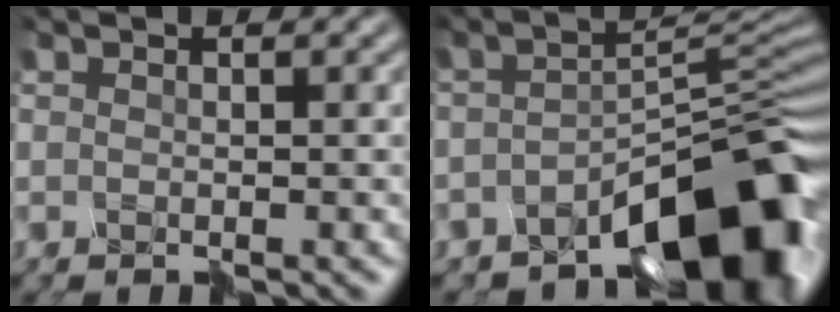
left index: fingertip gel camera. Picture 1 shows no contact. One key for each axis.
{"total": 9.9, "fx": -6.8, "fy": 3.4, "fz": 6.3, "tx": -0.064, "ty": 0.007, "tz": -0.110}